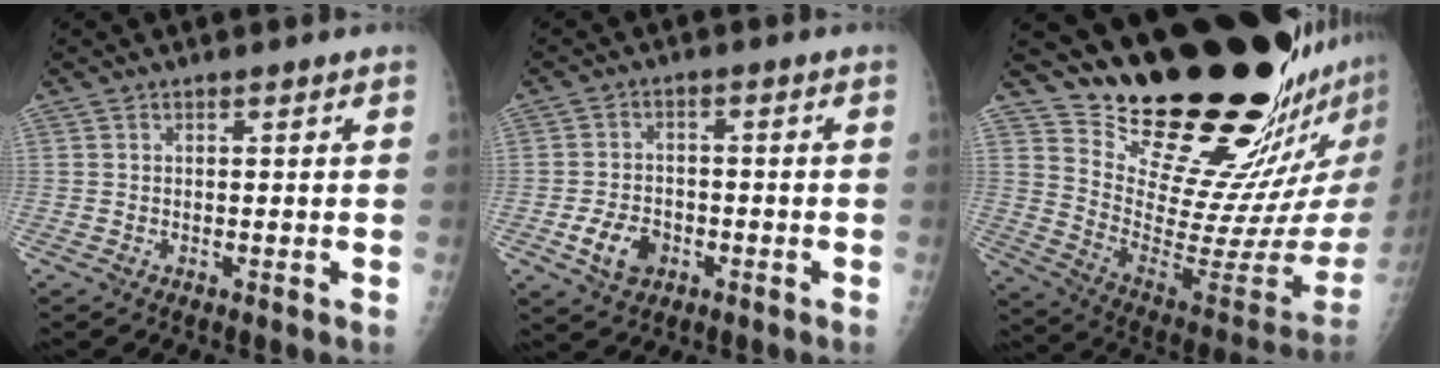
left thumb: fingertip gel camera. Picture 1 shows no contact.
{"total": 6.3, "force": [-2.5, 4.6, 3.6], "torque": [-0.051, 0.011, -0.040]}
{"total": 23.6, "force": [19.3, 4.0, 12.9], "torque": [-0.154, -0.183, 0.300]}